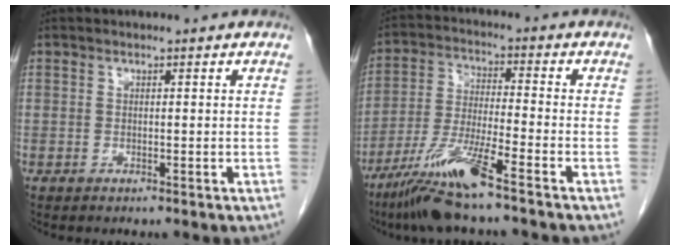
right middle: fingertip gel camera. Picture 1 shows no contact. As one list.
[{"total": 10.9, "force": [-7.5, -0.3, 8.0], "torque": [-0.164, -0.034, -0.144]}]